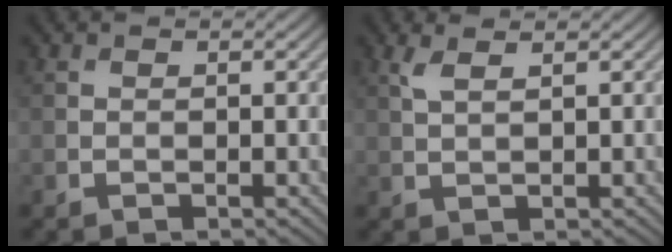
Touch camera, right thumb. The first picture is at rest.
{"total": 1.9, "force": [1.2, 0.4, 1.4], "torque": [-0.038, 0.005, 0.027]}